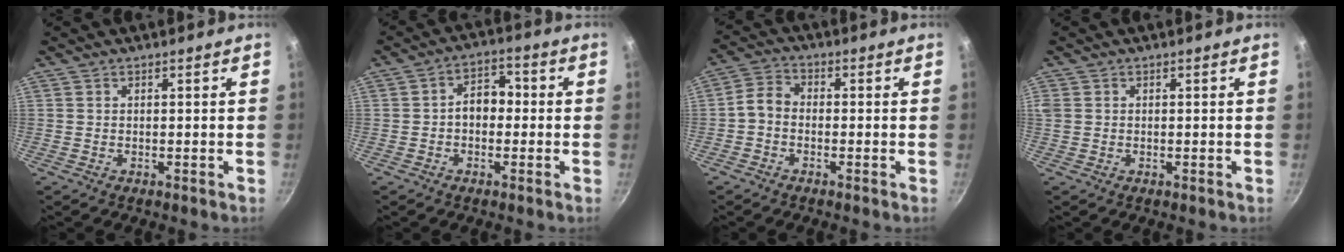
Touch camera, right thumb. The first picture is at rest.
{"total": 5.8, "force": [-0.4, 4.1, 4.1], "torque": [-0.044, 0.024, -0.019]}
{"total": 4.8, "force": [-1.1, 3.5, 3.1], "torque": [-0.052, 0.019, -0.035]}
{"total": 2.2, "force": [0.3, 1.9, 1.1], "torque": [-0.034, 0.008, 0.012]}